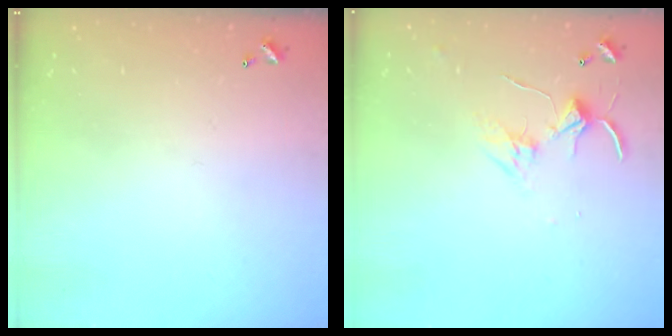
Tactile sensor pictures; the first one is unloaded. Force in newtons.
{"total": 2.7, "press": 2.7, "slide": 0.4}